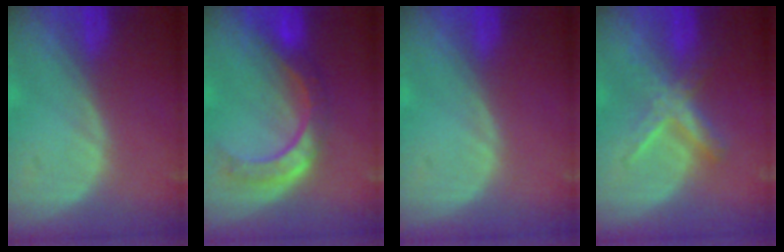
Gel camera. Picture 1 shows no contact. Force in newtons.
{"total": 8.5, "press": 7.2, "slide": 4.6}
{"total": 0.0}
{"total": 5.6, "press": 5.5, "slide": 1.2}